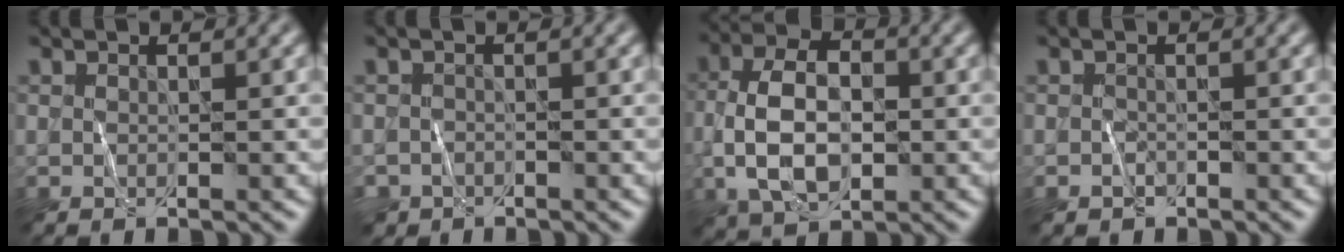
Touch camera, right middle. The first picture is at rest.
{"total": 1.8, "force": [-1.4, 1.1, -0.2], "torque": [0.011, 0.001, -0.026]}
{"total": 7.1, "force": [-1.2, 4.2, 5.6], "torque": [-0.111, 0.008, -0.028]}
{"total": 0.8, "force": [-0.4, 0.6, 0.3], "torque": [-0.005, -0.002, -0.008]}